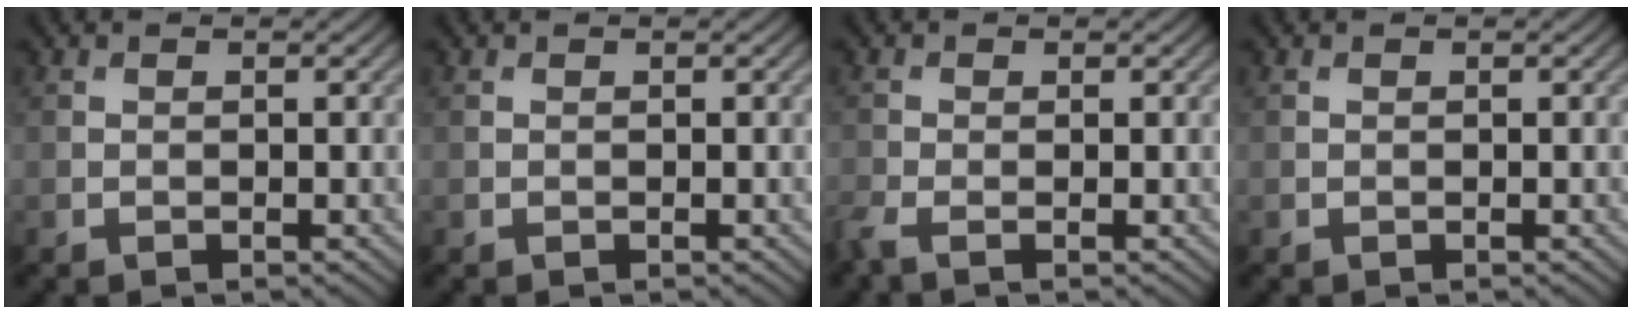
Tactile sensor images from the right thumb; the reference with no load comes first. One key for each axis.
{"total": 0.0}
{"total": 1.8, "fx": -1.3, "fy": 0.3, "fz": 1.3, "tx": -0.041, "ty": -0.006, "tz": -0.034}
{"total": 0.0}